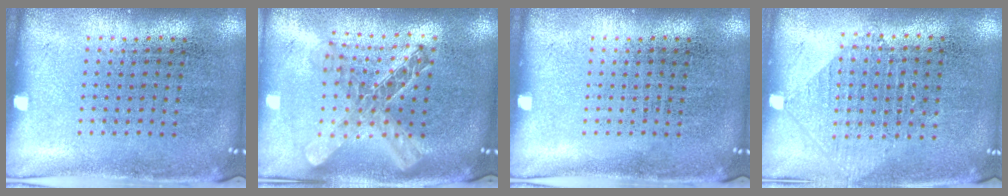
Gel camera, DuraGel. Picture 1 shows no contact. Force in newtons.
{"total": 2.2, "press": 1.8, "slide": 1.2}
{"total": 0.0}
{"total": 1.0, "press": 0.9, "slide": 0.2}